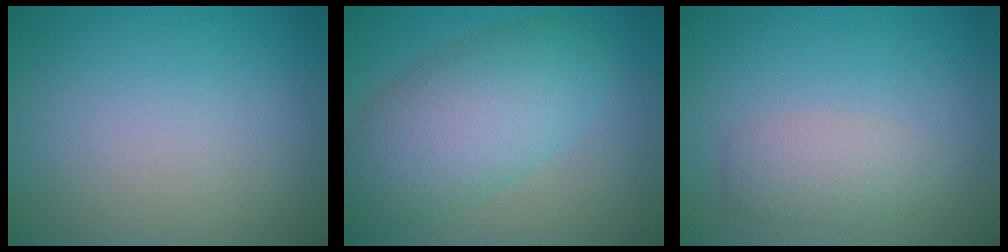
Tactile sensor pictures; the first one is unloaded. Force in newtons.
{"total": 7.5, "press": 7.5, "slide": 0.3}
{"total": 2.3, "press": 2.3, "slide": 0.1}